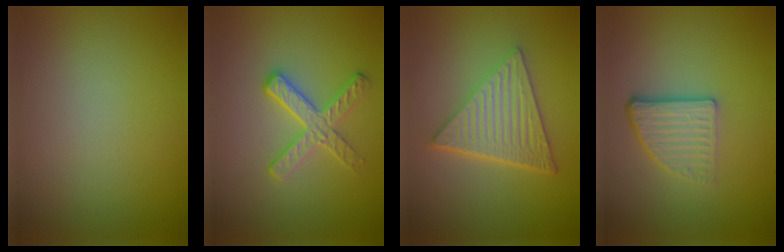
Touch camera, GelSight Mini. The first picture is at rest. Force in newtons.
{"total": 2.8, "press": 2.6, "slide": 1.1}
{"total": 6.7, "press": 4.5, "slide": 4.9}
{"total": 3.8, "press": 2.5, "slide": 2.9}